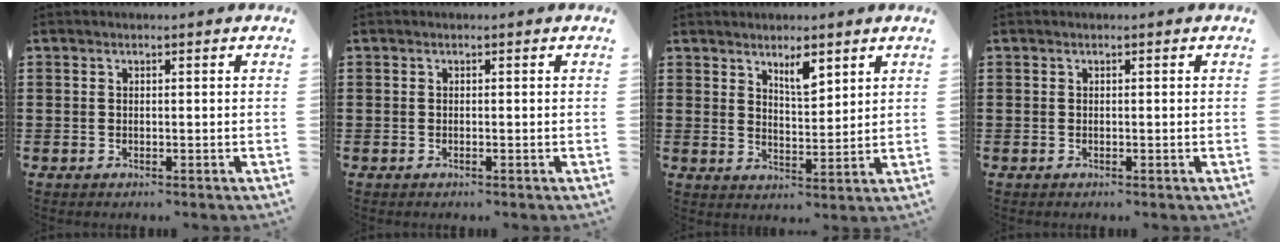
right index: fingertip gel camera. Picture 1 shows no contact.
{"total": 0.0}
{"total": 4.5, "force": [3.3, 1.5, 2.7], "torque": [-0.044, -0.006, 0.056]}
{"total": 0.0}